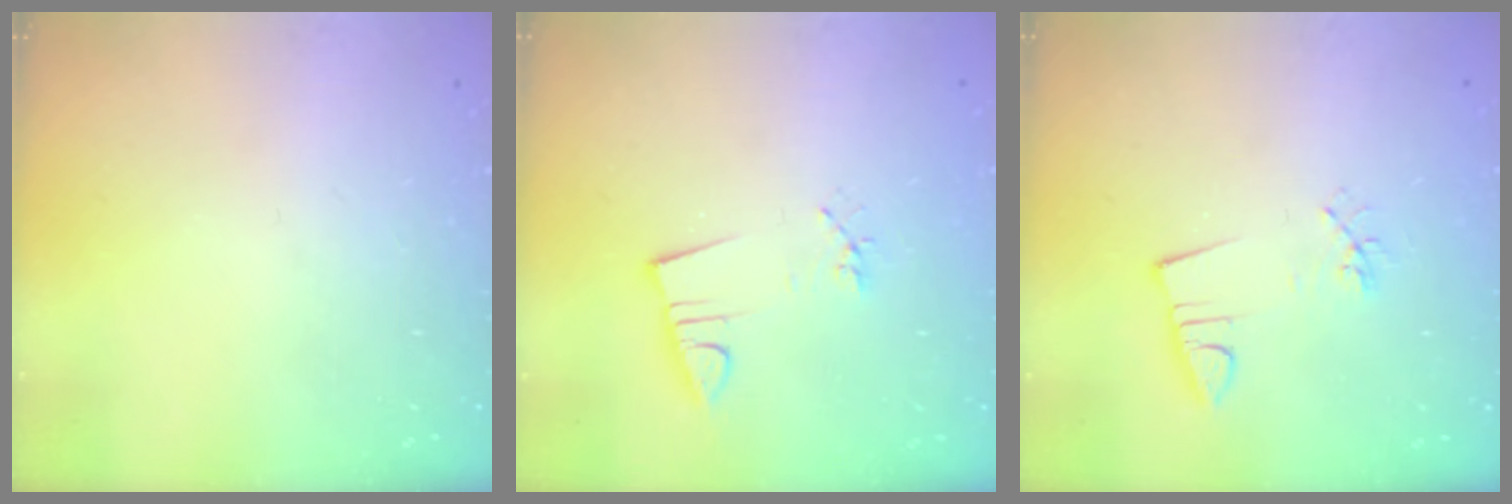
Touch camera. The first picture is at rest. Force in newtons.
{"total": 3.2, "press": 1.7, "slide": 2.7}
{"total": 3.3, "press": 1.9, "slide": 2.8}